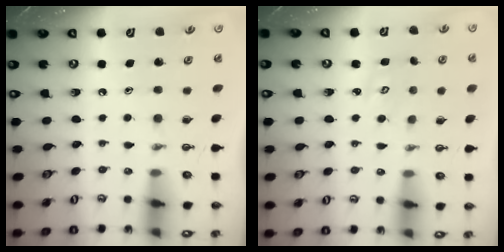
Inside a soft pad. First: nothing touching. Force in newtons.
{"total": 2.0, "press": 2.0, "slide": 0.1}